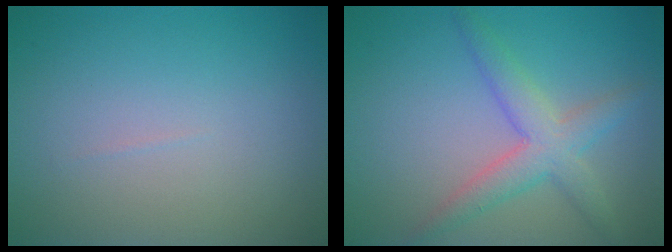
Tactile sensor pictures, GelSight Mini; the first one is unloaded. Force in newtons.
{"total": 3.8, "press": 3.8, "slide": 0.1}